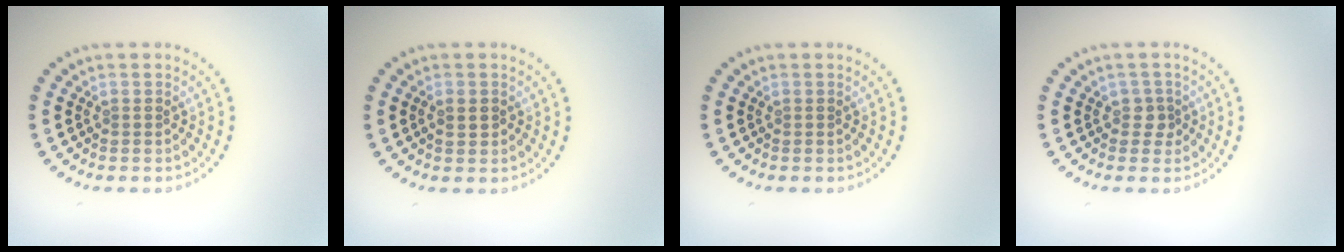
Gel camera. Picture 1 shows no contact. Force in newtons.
{"total": 1.0, "press": 0.9, "slide": 0.3}
{"total": 0.0}
{"total": 1.3, "press": 1.1, "slide": 0.8}